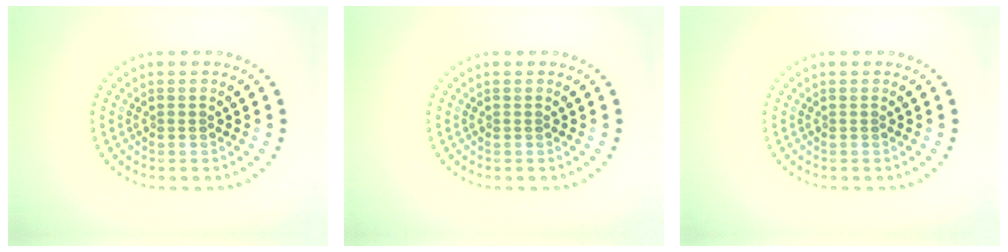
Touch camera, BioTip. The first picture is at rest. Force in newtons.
{"total": 0.0}
{"total": 0.0}